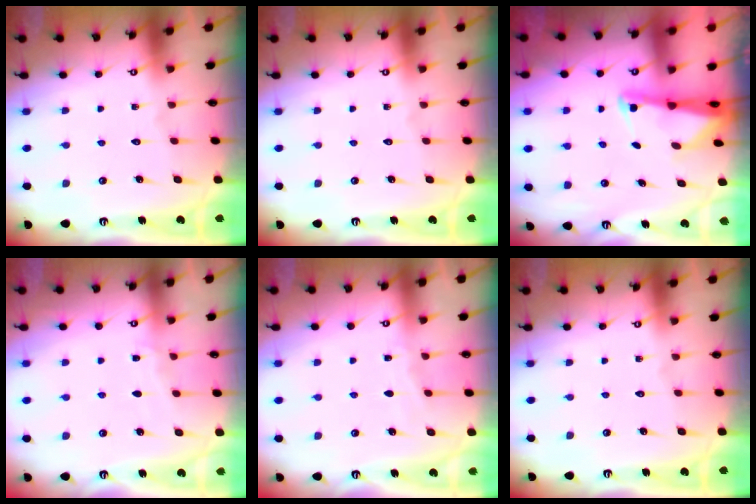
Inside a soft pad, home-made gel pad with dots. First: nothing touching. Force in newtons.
{"total": 0.0}
{"total": 3.1, "press": 3.0, "slide": 0.5}
{"total": 3.5, "press": 3.4, "slide": 0.5}
{"total": 3.0, "press": 3.0, "slide": 0.4}
{"total": 0.0}